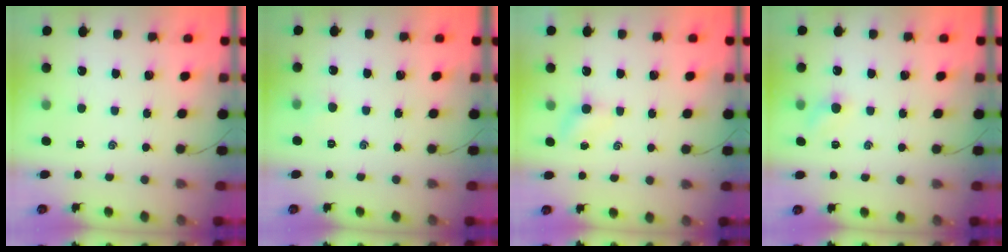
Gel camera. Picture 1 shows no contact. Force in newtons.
{"total": 2.4, "press": 2.3, "slide": 0.7}
{"total": 3.0, "press": 2.9, "slide": 0.9}
{"total": 4.4, "press": 4.3, "slide": 1.0}